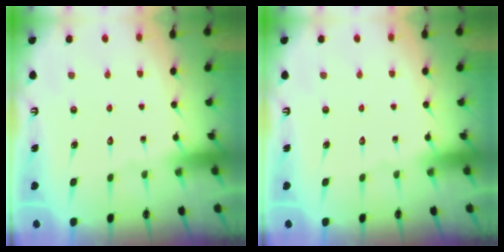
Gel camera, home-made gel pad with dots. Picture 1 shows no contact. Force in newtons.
{"total": 0.0}